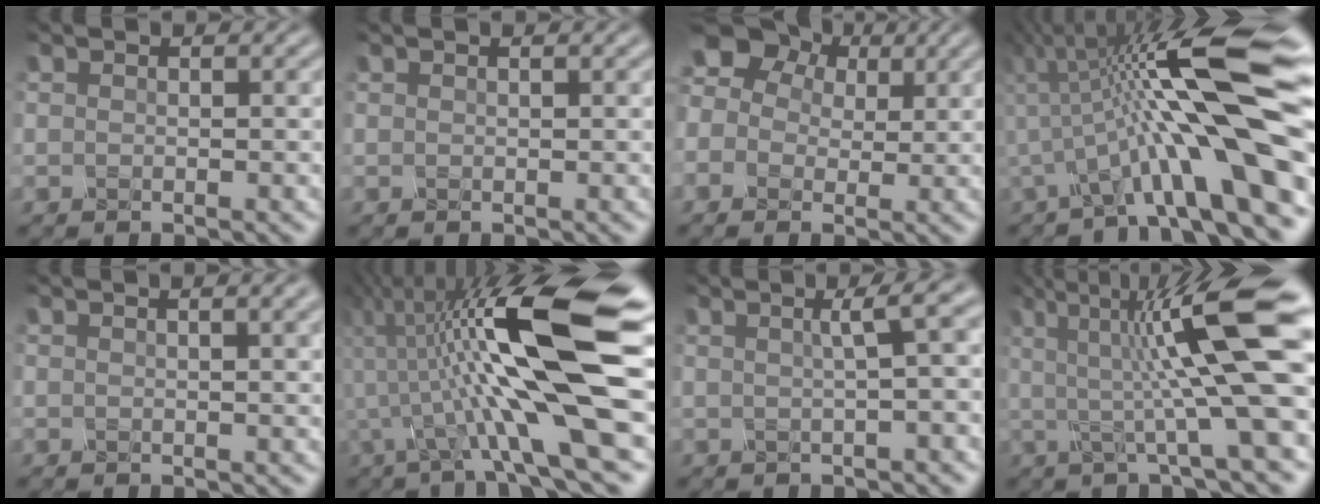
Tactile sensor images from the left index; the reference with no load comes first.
{"total": 1.1, "force": [0.7, 0.5, 0.7], "torque": [-0.003, 0.012, 0.005]}
{"total": 7.1, "force": [1.9, 6.2, 2.8], "torque": [-0.065, 0.032, 0.020]}
{"total": 12.5, "force": [-1.8, 1.5, 12.3], "torque": [-0.190, 0.026, -0.018]}
{"total": 6.5, "force": [3.2, 3.0, 4.8], "torque": [-0.023, 0.046, 0.024]}
{"total": 12.2, "force": [-1.5, 1.5, 12.1], "torque": [-0.210, 0.021, -0.011]}
{"total": 3.2, "force": [0.3, 0.3, 3.2], "torque": [-0.034, 0.018, 0.020]}
{"total": 11.4, "force": [1.1, 1.6, 11.3], "torque": [-0.176, 0.005, 0.031]}